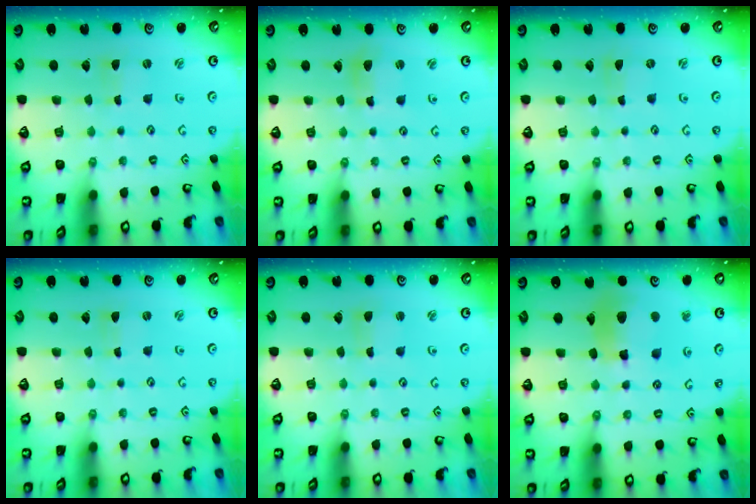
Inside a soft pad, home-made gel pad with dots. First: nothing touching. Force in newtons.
{"total": 4.8, "press": 4.7, "slide": 0.6}
{"total": 0.0}
{"total": 0.0}
{"total": 1.5, "press": 1.5, "slide": 0.3}
{"total": 12.3, "press": 12.2, "slide": 1.3}